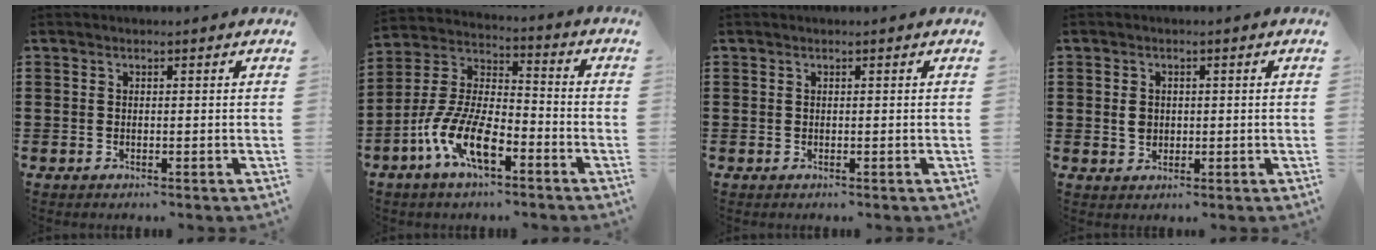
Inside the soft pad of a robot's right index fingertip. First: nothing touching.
{"total": 10.7, "force": [-6.1, 3.7, 8.0], "torque": [-0.208, -0.021, -0.125]}
{"total": 0.0}
{"total": 2.4, "force": [0.2, 2.0, 1.5], "torque": [-0.033, 0.008, 0.003]}